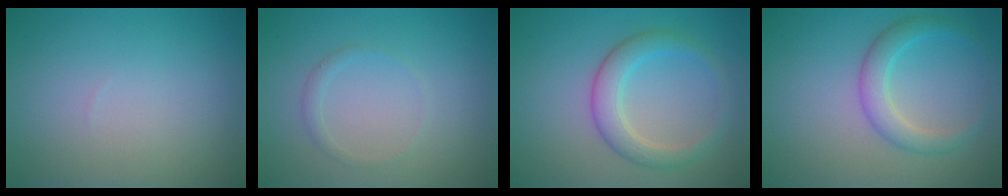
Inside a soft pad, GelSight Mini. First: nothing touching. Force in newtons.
{"total": 0.9, "press": 0.8, "slide": 0.1}
{"total": 3.3, "press": 3.3, "slide": 0.1}
{"total": 2.9, "press": 2.9, "slide": 0.1}